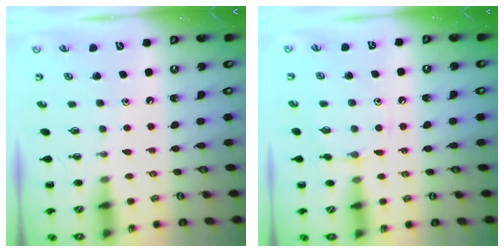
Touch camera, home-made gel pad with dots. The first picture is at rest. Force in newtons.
{"total": 7.3, "press": 7.0, "slide": 2.1}